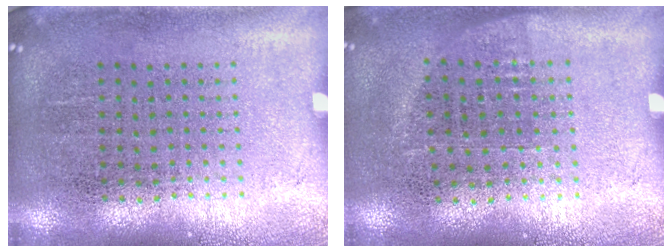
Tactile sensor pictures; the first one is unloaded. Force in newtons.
{"total": 0.7, "press": 0.6, "slide": 0.4}